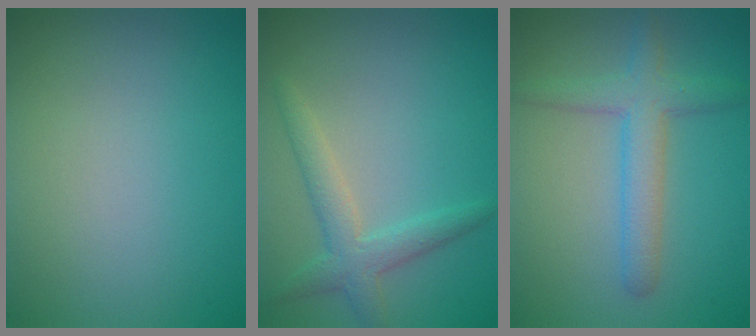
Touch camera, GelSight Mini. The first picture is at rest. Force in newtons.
{"total": 3.1, "press": 3.1, "slide": 0.1}
{"total": 3.7, "press": 3.7, "slide": 0.1}